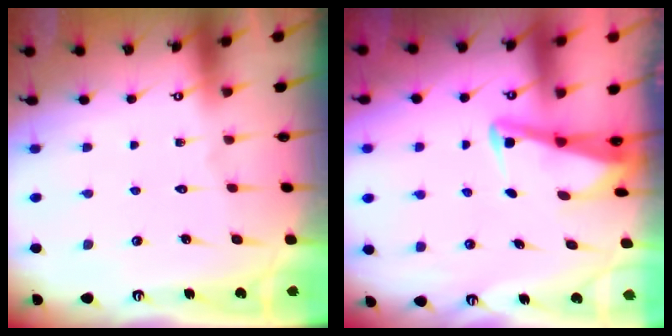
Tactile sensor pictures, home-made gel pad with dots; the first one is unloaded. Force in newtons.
{"total": 2.9, "press": 2.9, "slide": 0.3}